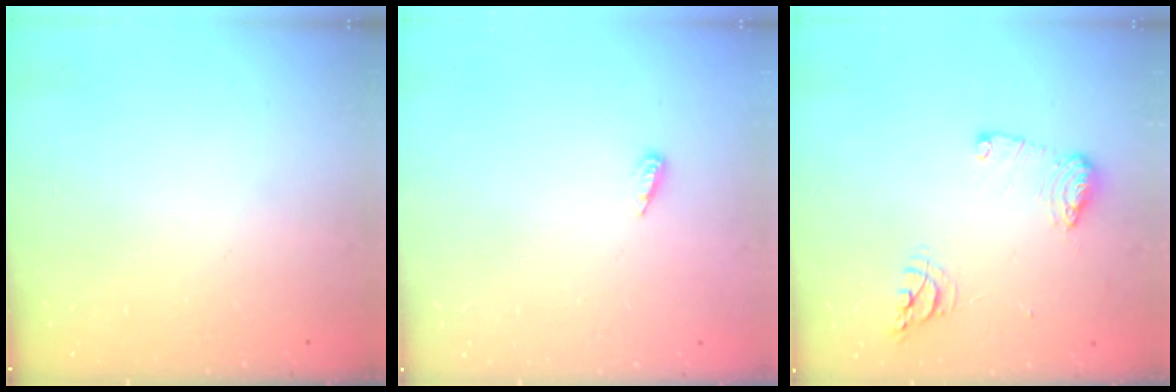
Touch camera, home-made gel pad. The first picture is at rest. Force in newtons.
{"total": 6.0, "press": 6.0, "slide": 0.6}
{"total": 10.5, "press": 10.5, "slide": 1.0}